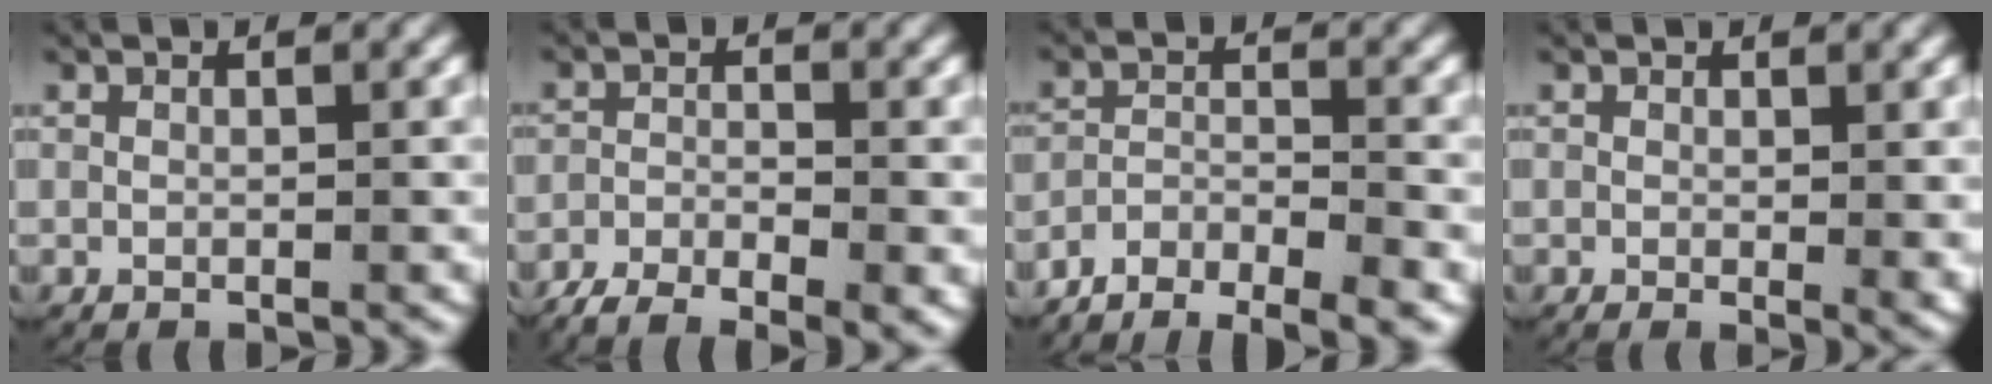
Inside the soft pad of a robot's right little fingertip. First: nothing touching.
{"total": 6.3, "force": [-4.9, 2.2, 3.2], "torque": [-0.050, -0.017, -0.075]}
{"total": 8.7, "force": [-7.8, 3.0, 2.5], "torque": [-0.038, -0.023, -0.126]}
{"total": 1.5, "force": [0.2, 0.4, 1.5], "torque": [-0.014, -0.011, 0.007]}